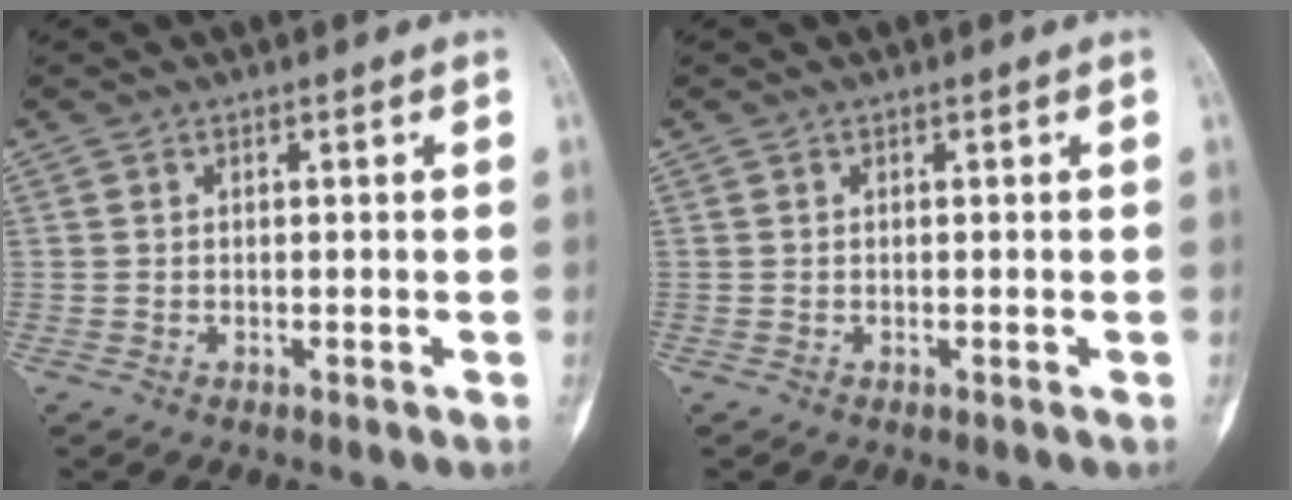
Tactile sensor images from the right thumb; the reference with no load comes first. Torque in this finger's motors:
{"motor_torque": [0.06, -0.04, 0.20, 0.06, 0.12]}